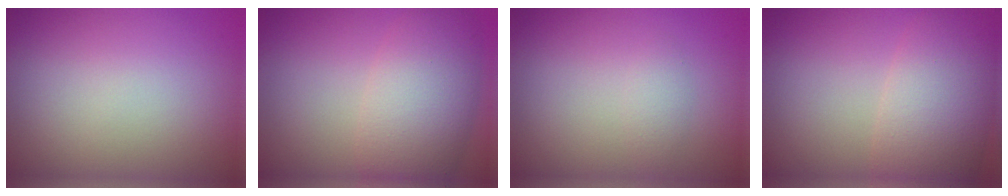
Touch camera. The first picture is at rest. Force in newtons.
{"total": 7.4, "press": 7.4, "slide": 0.4}
{"total": 1.1, "press": 1.1, "slide": 0.1}
{"total": 8.3, "press": 8.3, "slide": 0.5}